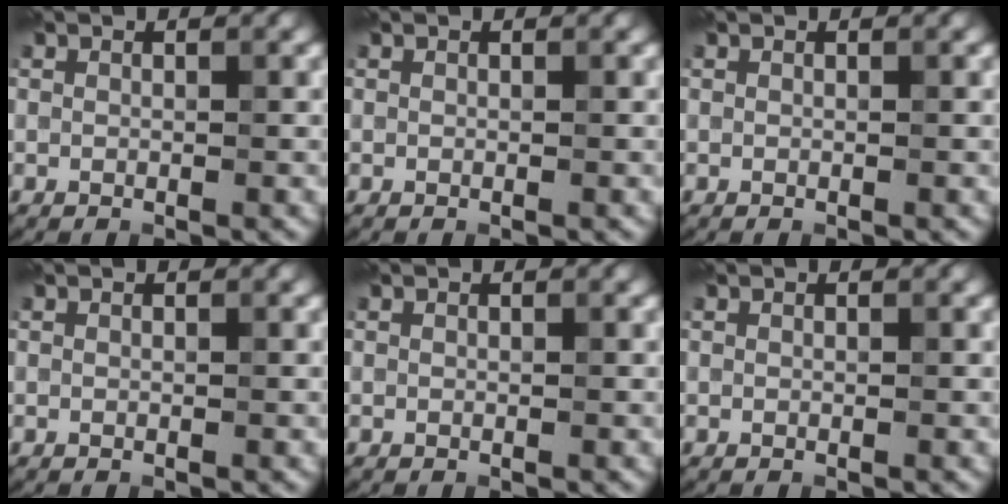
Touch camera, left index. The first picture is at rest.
{"total": 0.0}
{"total": 0.0}
{"total": 0.0}
{"total": 0.0}
{"total": 0.0}